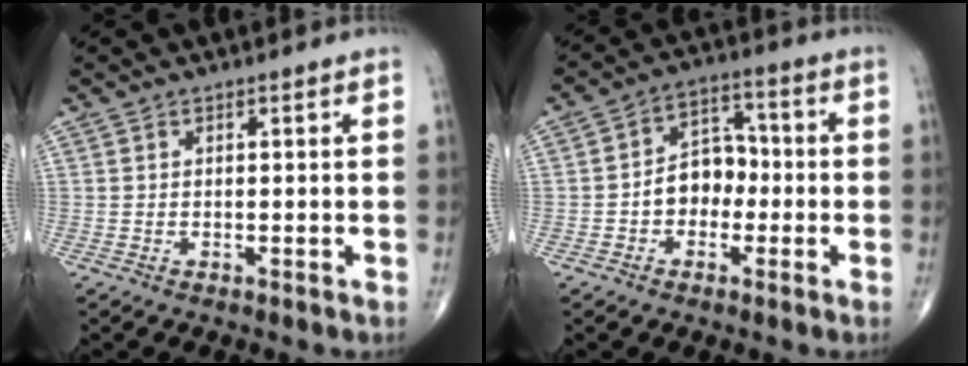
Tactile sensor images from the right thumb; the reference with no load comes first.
{"total": 8.0, "force": [-1.5, 6.0, 5.1], "torque": [-0.049, 0.035, -0.038]}